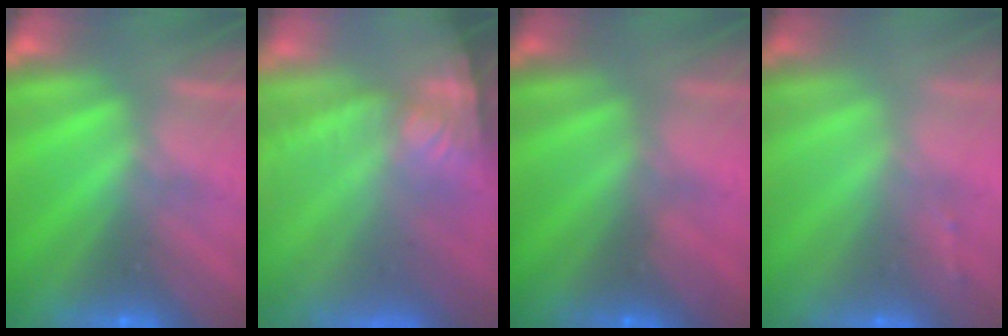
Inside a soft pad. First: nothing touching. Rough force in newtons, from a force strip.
{"total": 7.6}
{"total": 3.5}
{"total": 1.4}